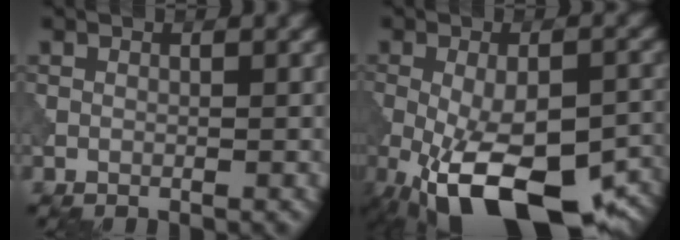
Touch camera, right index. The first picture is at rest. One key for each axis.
{"total": 15.8, "fx": -7.5, "fy": 6.6, "fz": 12.3, "tx": -0.200, "ty": -0.043, "tz": -0.108}